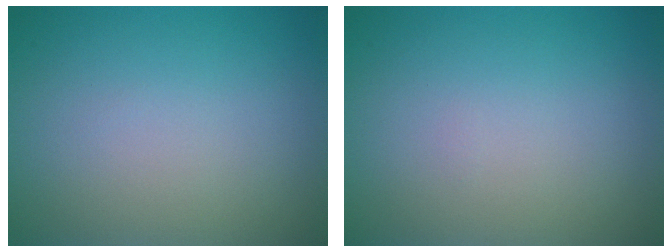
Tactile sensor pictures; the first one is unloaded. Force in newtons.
{"total": 0.0}